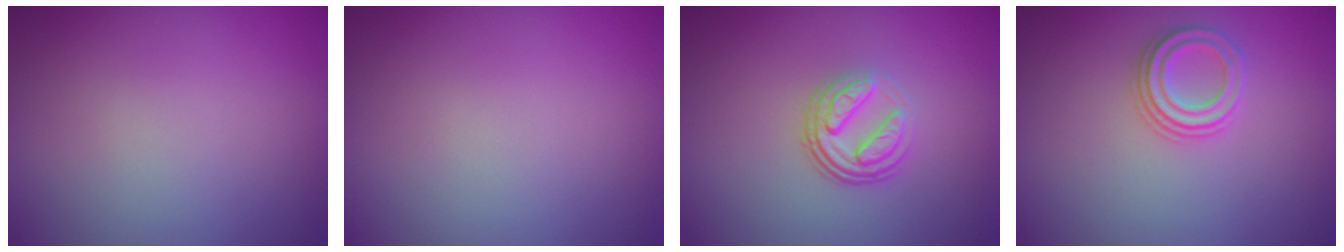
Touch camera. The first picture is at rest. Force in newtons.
{"total": 0.0}
{"total": 3.8, "press": 2.7, "slide": 2.6}
{"total": 2.3, "press": 2.2, "slide": 0.5}